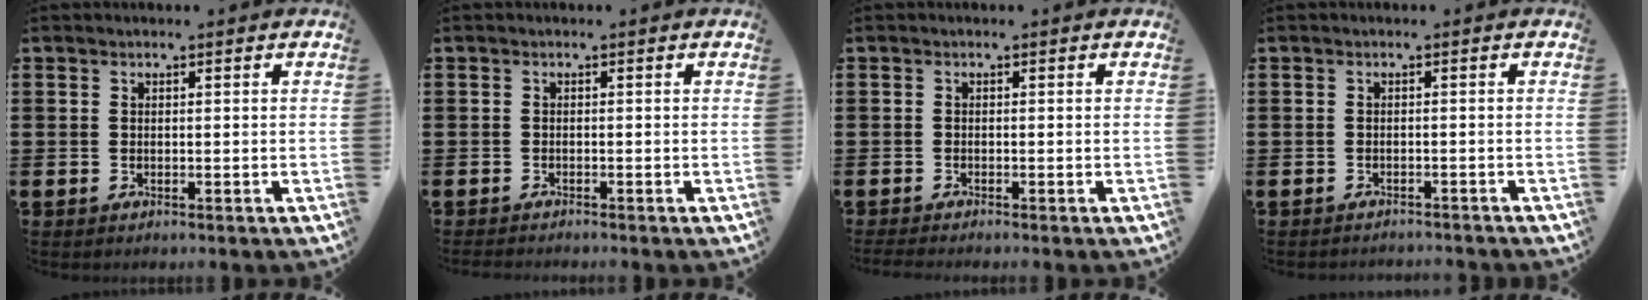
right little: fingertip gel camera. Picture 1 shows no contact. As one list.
[{"total": 0.6, "force": [-0.6, 0.0, 0.1], "torque": [-0.002, -0.003, -0.012]}, {"total": 0.6, "force": [-0.5, 0.0, 0.3], "torque": [-0.005, -0.003, -0.010]}, {"total": 0.8, "force": [-0.8, 0.0, 0.0], "torque": [-0.002, -0.001, -0.016]}]